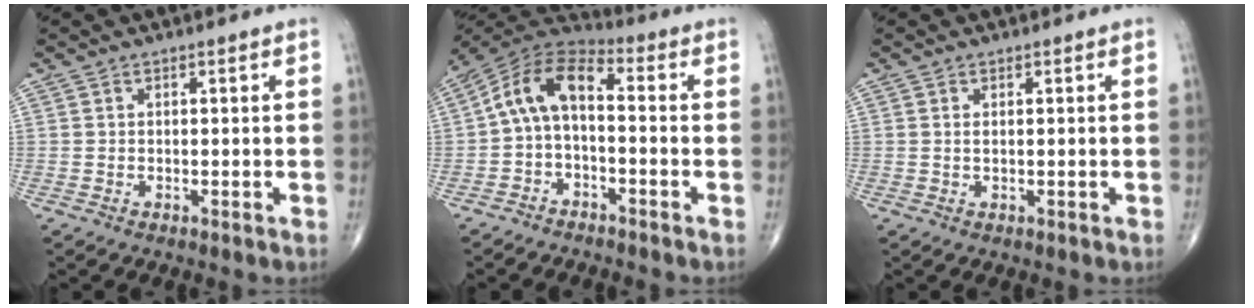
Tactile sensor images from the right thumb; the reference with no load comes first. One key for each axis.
{"total": 9.9, "fx": -1.1, "fy": 5.3, "fz": 8.3, "tx": -0.146, "ty": 0.047, "tz": -0.035}
{"total": 0.6, "fx": 0.2, "fy": 0.3, "fz": 0.6, "tx": -0.014, "ty": 0.001, "tz": 0.006}